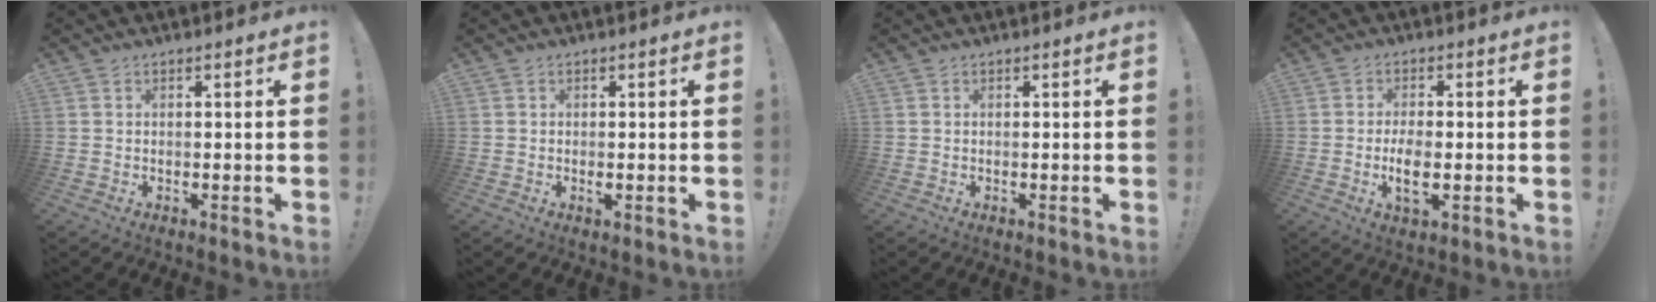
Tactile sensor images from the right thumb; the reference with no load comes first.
{"total": 0.6, "force": [-0.2, 0.3, 0.5], "torque": [-0.003, -0.004, -0.004]}
{"total": 0.0}
{"total": 6.2, "force": [-1.4, 2.4, 5.5], "torque": [-0.096, -0.011, -0.027]}